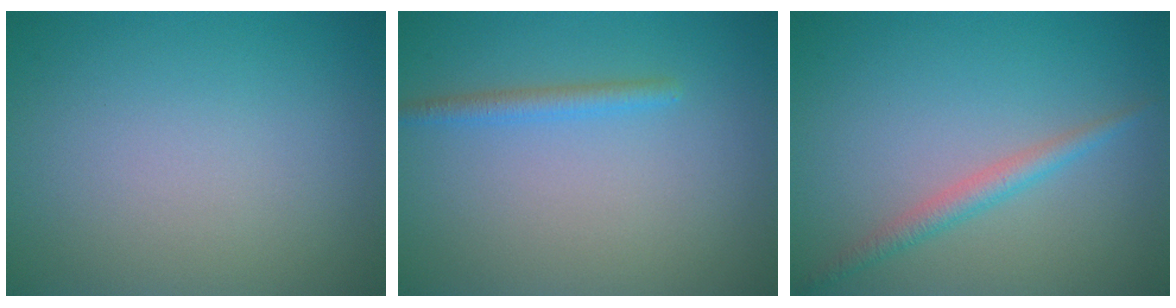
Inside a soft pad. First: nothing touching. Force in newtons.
{"total": 1.6, "press": 1.6, "slide": 0.0}
{"total": 2.0, "press": 2.0, "slide": 0.1}